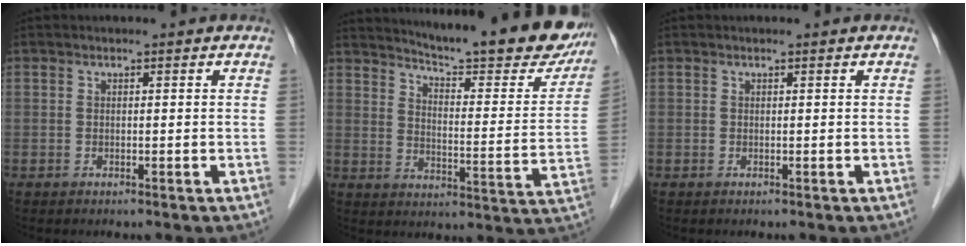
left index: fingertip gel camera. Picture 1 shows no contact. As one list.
[{"total": 23.7, "force": [21.1, 2.8, 10.5], "torque": [-0.148, -0.073, 0.260]}, {"total": 0.0}]